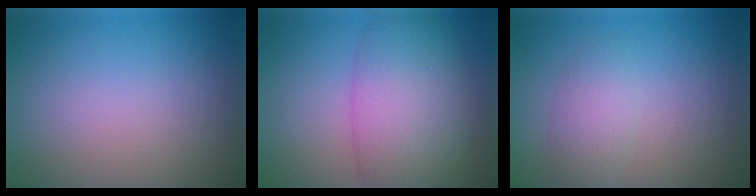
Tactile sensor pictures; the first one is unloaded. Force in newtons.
{"total": 8.6, "press": 8.6, "slide": 0.3}
{"total": 2.4, "press": 2.4, "slide": 0.0}